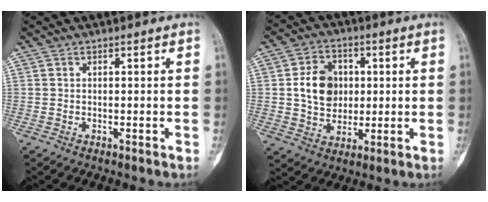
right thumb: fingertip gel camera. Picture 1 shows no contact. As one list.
[{"total": 10.1, "force": [1.2, 8.1, 6.0], "torque": [-0.071, -0.001, 0.021]}]